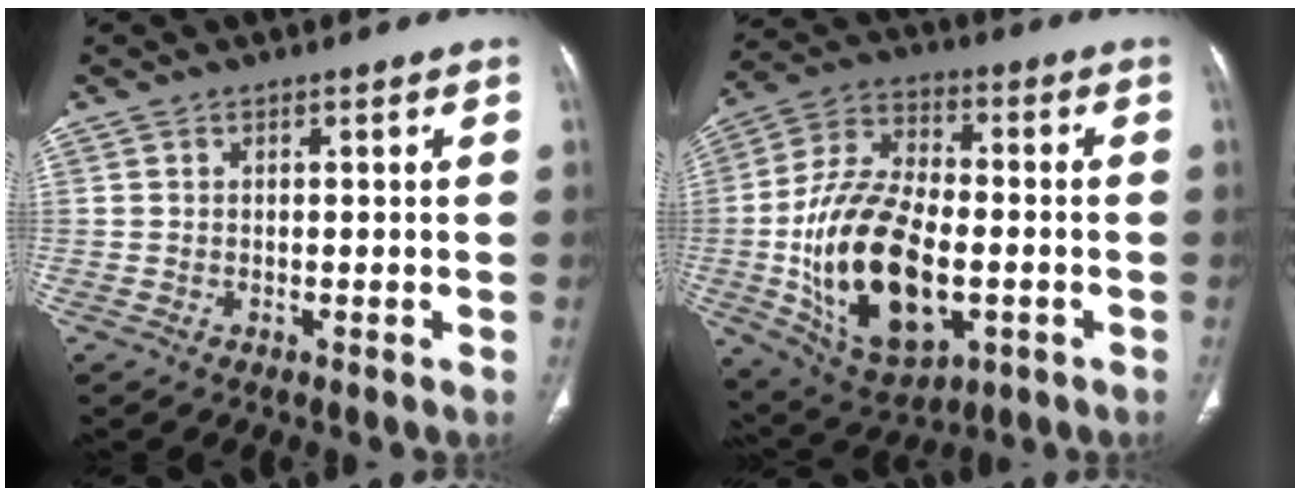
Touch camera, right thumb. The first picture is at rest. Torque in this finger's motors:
{"motor_torque": [0.29, 1.40, 2.26, -0.51, 0.43]}